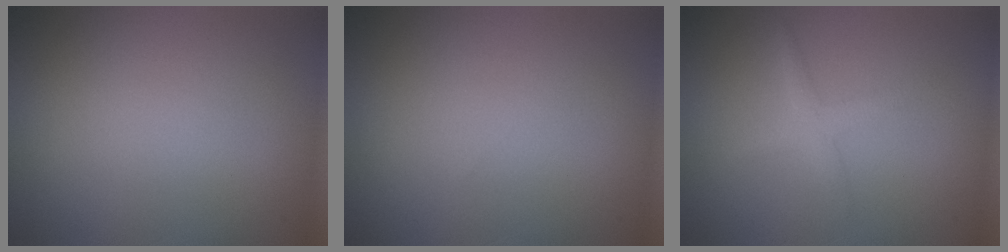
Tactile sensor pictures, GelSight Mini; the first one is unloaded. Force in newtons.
{"total": 0.0}
{"total": 1.6, "press": 1.6, "slide": 0.1}